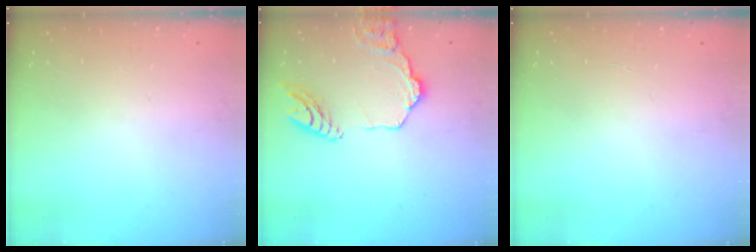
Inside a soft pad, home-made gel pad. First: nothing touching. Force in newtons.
{"total": 14.6, "press": 14.5, "slide": 1.6}
{"total": 2.0, "press": 2.0, "slide": 0.2}